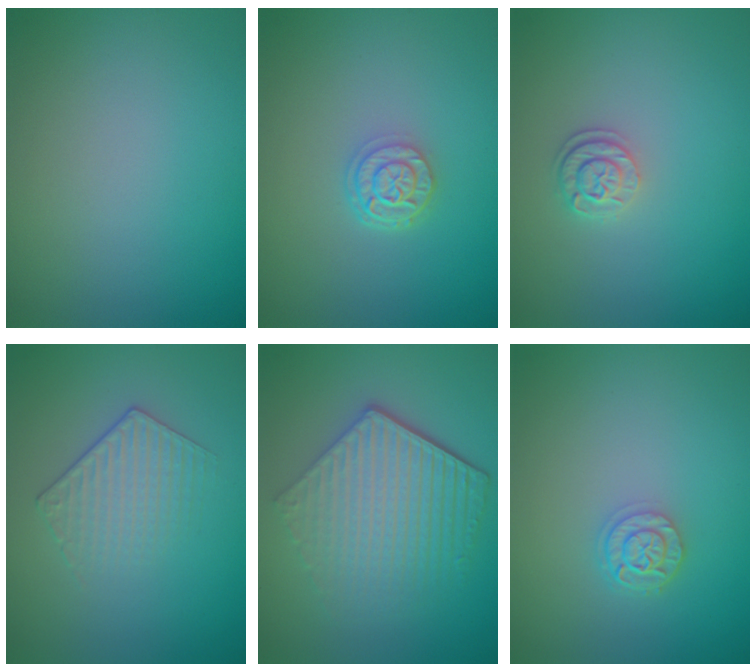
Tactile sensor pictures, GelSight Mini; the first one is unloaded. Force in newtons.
{"total": 2.5, "press": 2.0, "slide": 1.5}
{"total": 1.9, "press": 1.7, "slide": 0.9}
{"total": 1.9, "press": 1.4, "slide": 1.3}
{"total": 6.2, "press": 4.4, "slide": 4.3}
{"total": 2.4, "press": 2.0, "slide": 1.3}